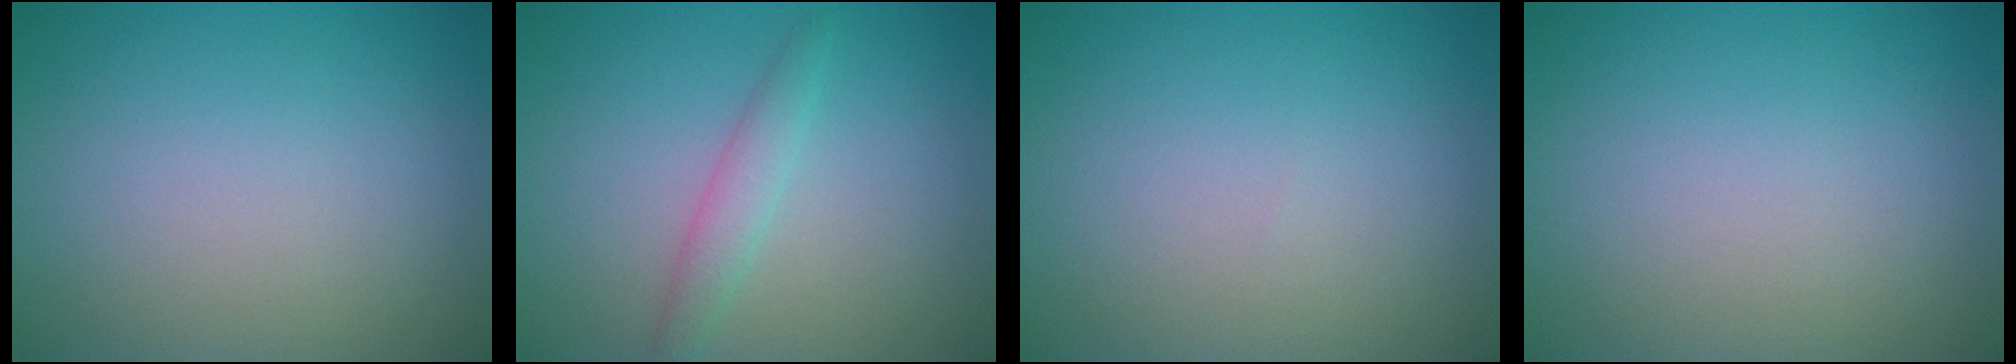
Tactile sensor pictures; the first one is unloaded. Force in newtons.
{"total": 1.9, "press": 1.9, "slide": 0.1}
{"total": 0.0}
{"total": 0.0}